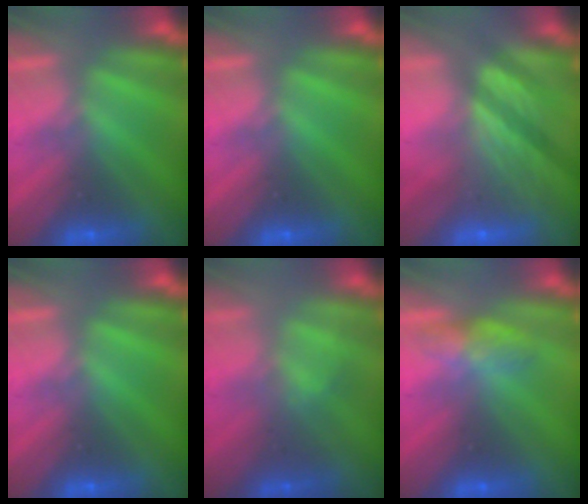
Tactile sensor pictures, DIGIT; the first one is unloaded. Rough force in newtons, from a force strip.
{"total": 0.0}
{"total": 7.8}
{"total": 0.0}
{"total": 2.3}
{"total": 2.6}